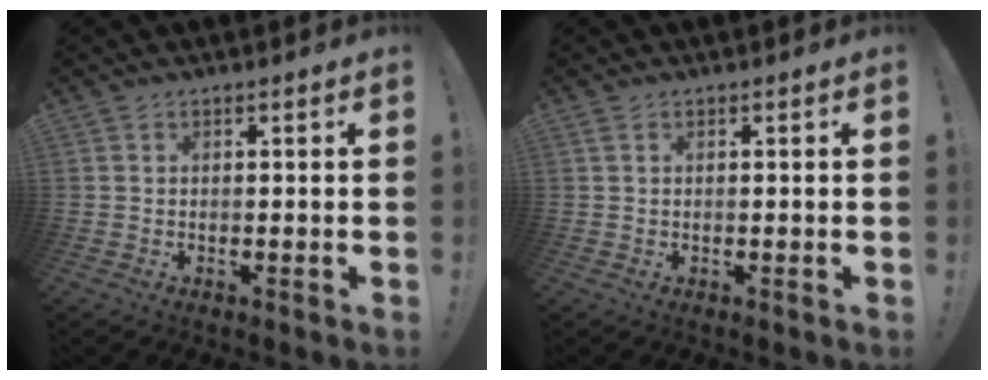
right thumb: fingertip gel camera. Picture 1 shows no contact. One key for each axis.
{"total": 0.7, "fx": 0.4, "fy": 0.1, "fz": 0.5, "tx": -0.011, "ty": 0.000, "tz": 0.007}